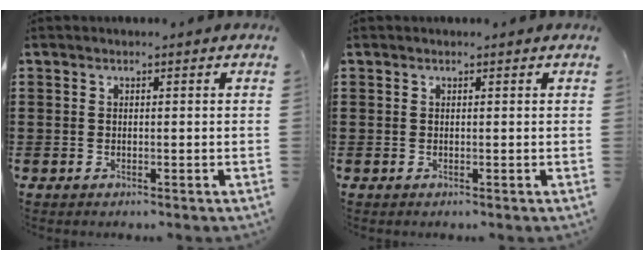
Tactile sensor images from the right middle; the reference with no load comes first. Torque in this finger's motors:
{"motor_torque": [0.10, -0.13, 0.04, 0.02]}